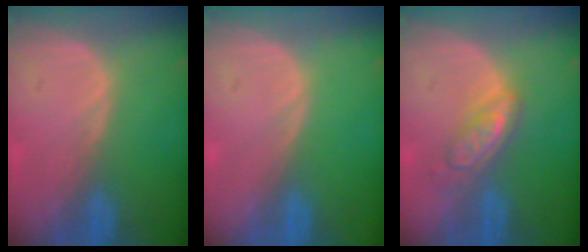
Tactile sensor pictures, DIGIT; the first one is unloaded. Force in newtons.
{"total": 0.0}
{"total": 5.4, "press": 4.7, "slide": 2.8}